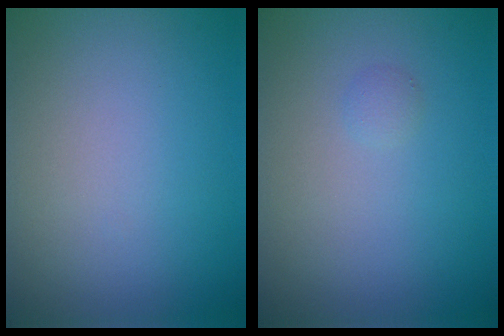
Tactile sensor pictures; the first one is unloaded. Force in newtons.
{"total": 0.6, "press": 0.6, "slide": 0.1}